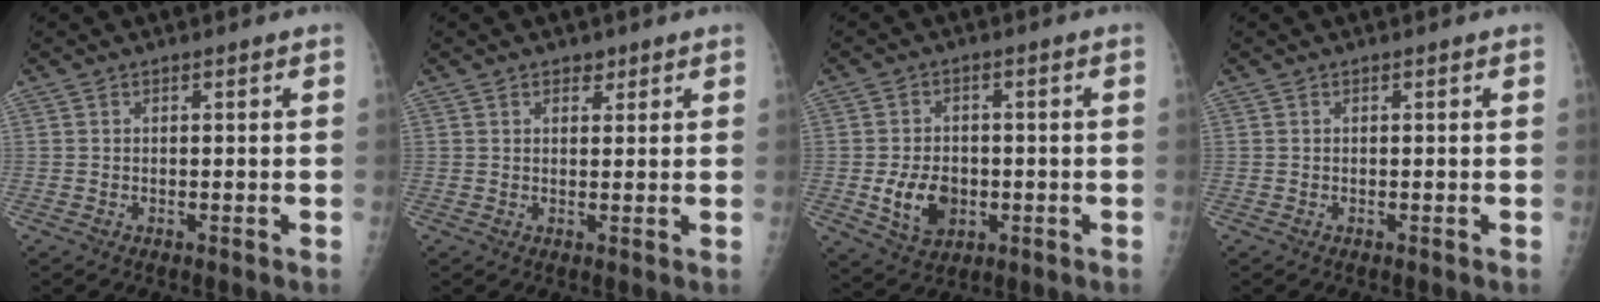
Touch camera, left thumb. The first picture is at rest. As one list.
[{"total": 2.2, "force": [1.5, 1.4, 0.9], "torque": [0.003, -0.008, 0.020]}, {"total": 7.8, "force": [-1.4, 5.8, 5.0], "torque": [-0.065, -0.001, -0.014]}, {"total": 0.0}]